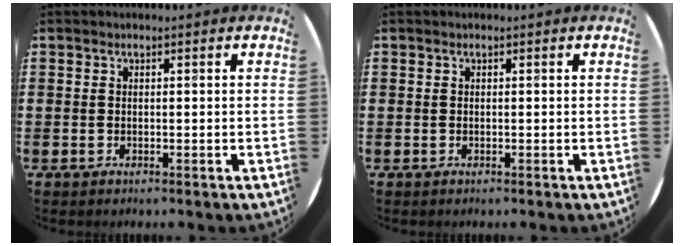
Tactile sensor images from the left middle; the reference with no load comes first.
{"total": 0.0}